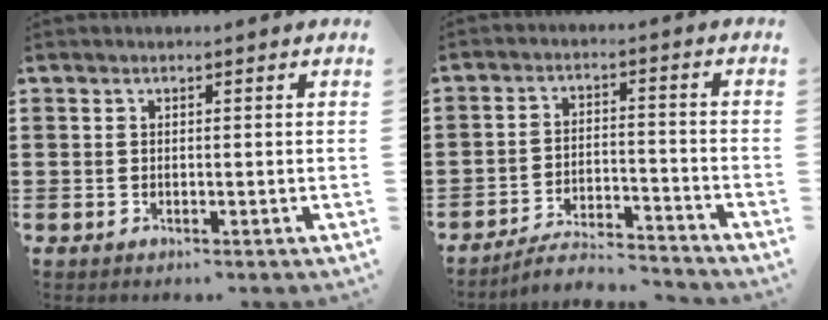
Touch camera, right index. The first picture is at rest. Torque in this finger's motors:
{"motor_torque": [0.75, 1.23, -1.03, -0.21]}